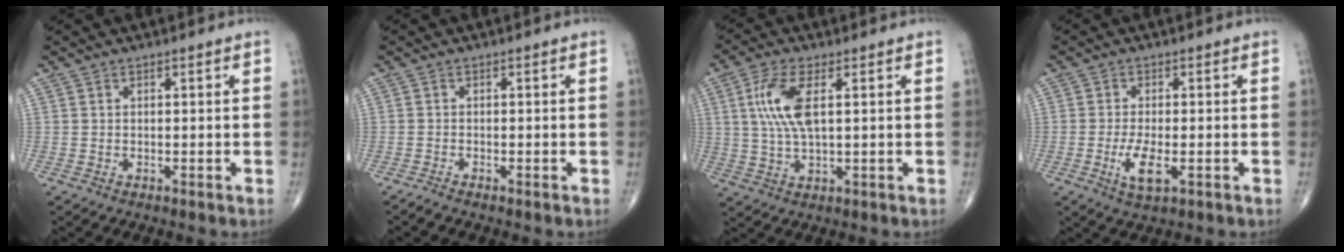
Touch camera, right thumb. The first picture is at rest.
{"total": 1.0, "force": [-0.9, -0.1, 0.5], "torque": [-0.018, 0.000, -0.021]}
{"total": 8.8, "force": [2.1, 3.4, 7.9], "torque": [-0.181, 0.000, 0.044]}
{"total": 5.2, "force": [-1.5, 1.9, 4.6], "torque": [-0.088, -0.007, -0.023]}